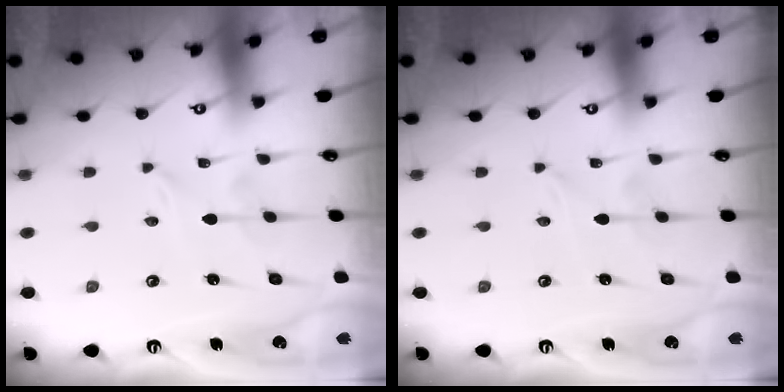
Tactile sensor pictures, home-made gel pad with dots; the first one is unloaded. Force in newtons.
{"total": 0.0}